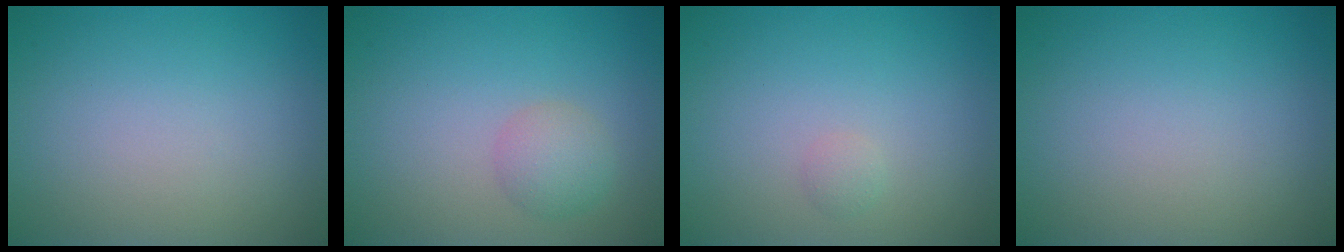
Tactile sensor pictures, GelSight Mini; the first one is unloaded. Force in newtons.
{"total": 2.1, "press": 2.1, "slide": 0.1}
{"total": 0.7, "press": 0.7, "slide": 0.0}
{"total": 0.0}